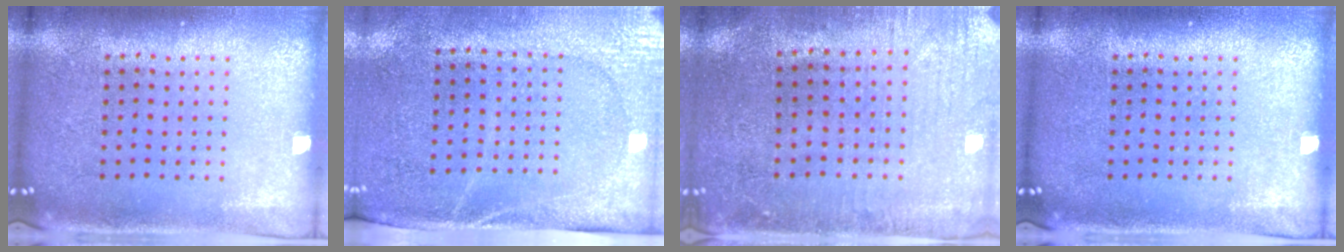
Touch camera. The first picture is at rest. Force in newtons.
{"total": 2.7, "press": 2.3, "slide": 1.5}
{"total": 0.5, "press": 0.3, "slide": 0.5}
{"total": 0.0}